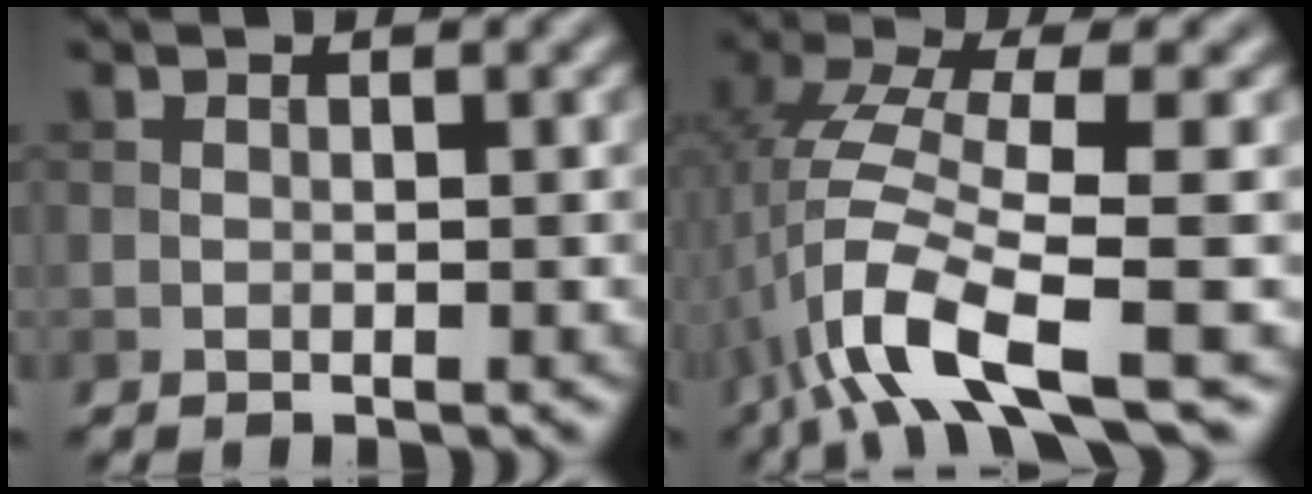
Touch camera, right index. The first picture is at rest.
{"total": 8.9, "force": [-3.3, 2.1, 8.0], "torque": [-0.149, 0.011, -0.071]}